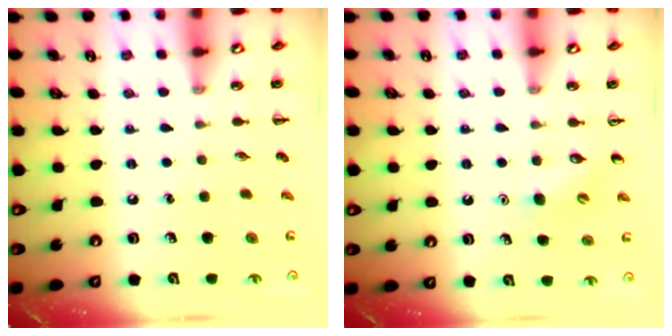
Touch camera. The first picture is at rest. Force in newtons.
{"total": 5.4, "press": 5.2, "slide": 1.4}